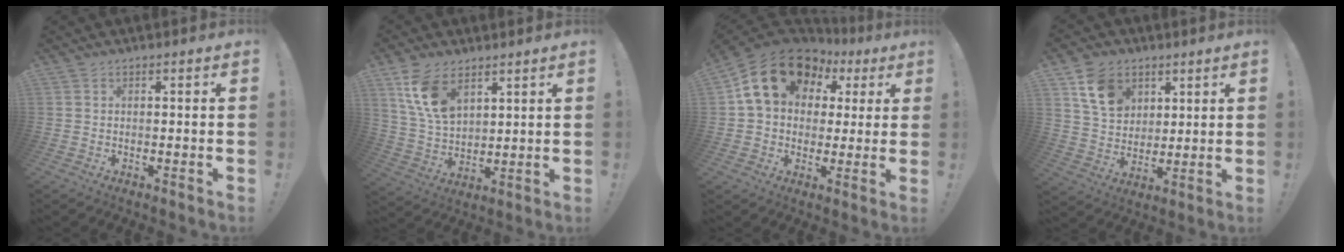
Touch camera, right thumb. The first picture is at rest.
{"total": 12.3, "force": [6.9, 7.1, 7.2], "torque": [-0.144, -0.022, 0.136]}
{"total": 17.8, "force": [7.8, 12.9, 9.5], "torque": [-0.149, -0.029, 0.148]}
{"total": 12.1, "force": [6.2, 9.0, 5.2], "torque": [-0.087, -0.021, 0.124]}